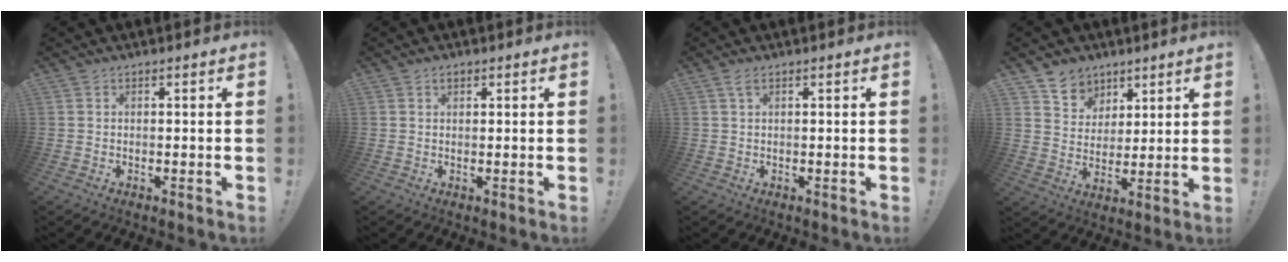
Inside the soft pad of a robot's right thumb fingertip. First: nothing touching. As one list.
[{"total": 1.3, "force": [0.8, 0.7, 0.7], "torque": [-0.015, 0.002, 0.014]}, {"total": 1.9, "force": [1.0, 0.4, 1.6], "torque": [-0.031, 0.000, 0.017]}, {"total": 7.9, "force": [5.3, 5.9, 0.6], "torque": [-0.010, -0.047, 0.104]}]